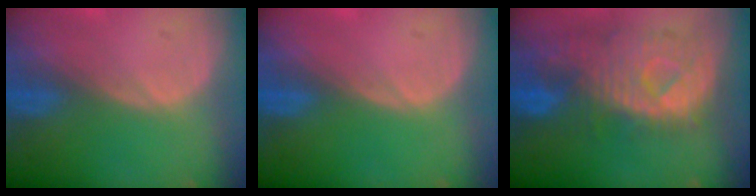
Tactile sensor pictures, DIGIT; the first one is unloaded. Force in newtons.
{"total": 0.0}
{"total": 10.9, "press": 9.7, "slide": 5.0}